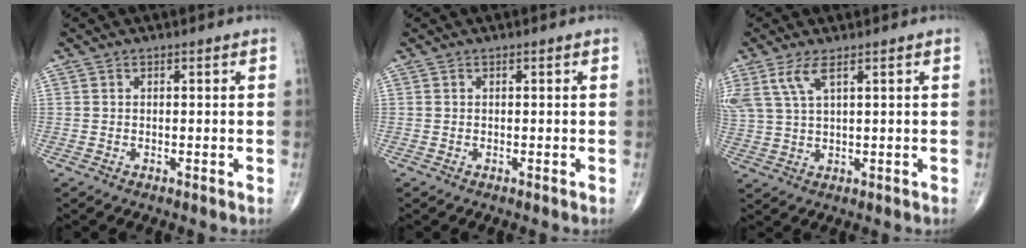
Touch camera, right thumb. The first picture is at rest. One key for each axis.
{"total": 0.0}
{"total": 5.9, "fx": 3.3, "fy": 1.7, "fz": 4.6, "tx": -0.119, "ty": -0.004, "tz": 0.075}